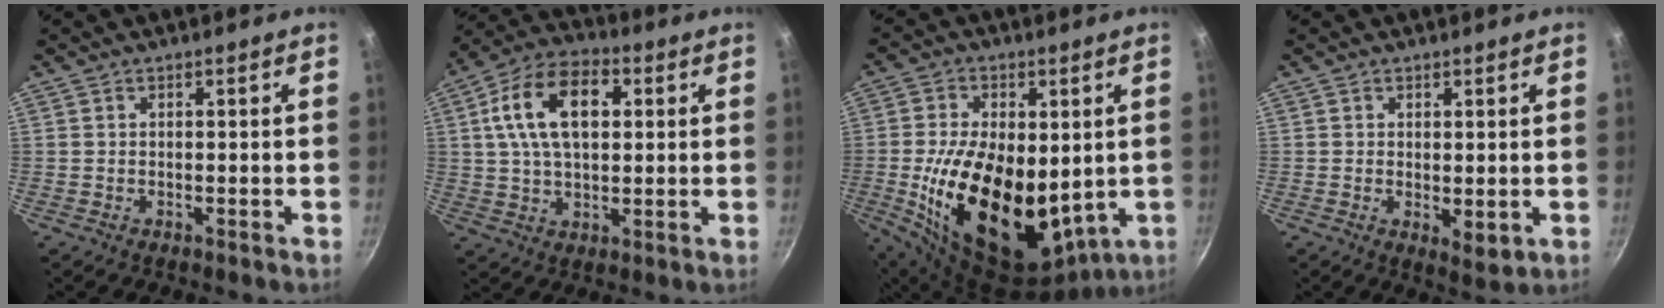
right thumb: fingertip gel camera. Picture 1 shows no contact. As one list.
[{"total": 15.1, "force": [3.6, 9.1, 11.6], "torque": [-0.185, 0.015, 0.049]}, {"total": 24.2, "force": [-0.5, 13.9, 19.8], "torque": [-0.335, -0.024, 0.008]}, {"total": 3.7, "force": [0.2, 2.0, 3.1], "torque": [-0.045, -0.016, 0.005]}]